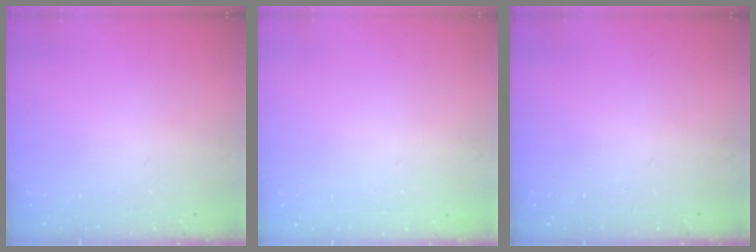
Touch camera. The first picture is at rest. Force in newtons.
{"total": 0.0}
{"total": 0.0}